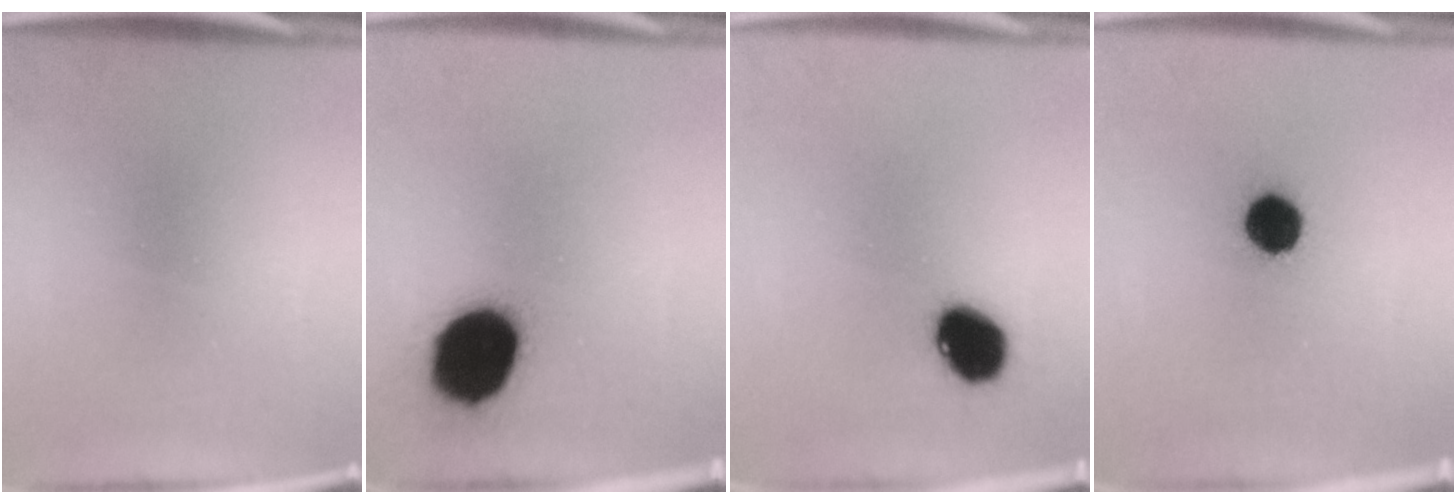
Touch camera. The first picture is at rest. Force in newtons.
{"total": 16.8}
{"total": 8.9}
{"total": 7.9}